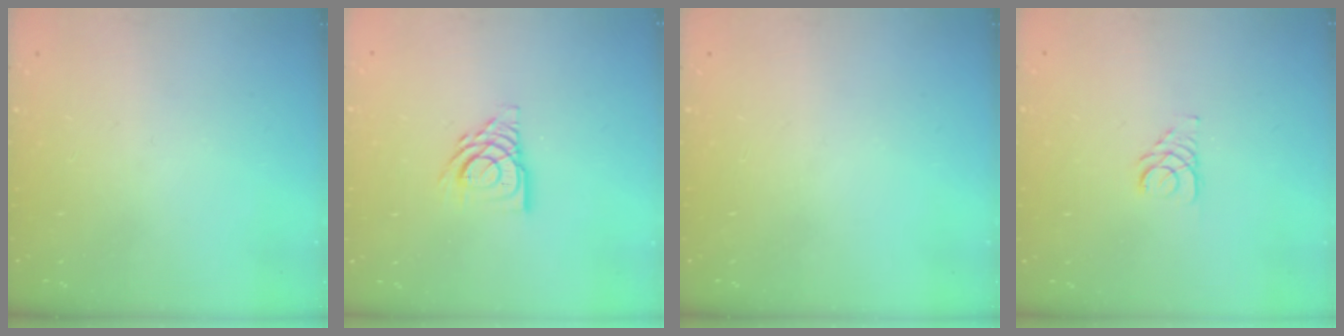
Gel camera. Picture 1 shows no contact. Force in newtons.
{"total": 11.3, "press": 11.3, "slide": 1.3}
{"total": 0.0}
{"total": 2.9, "press": 2.9, "slide": 0.3}